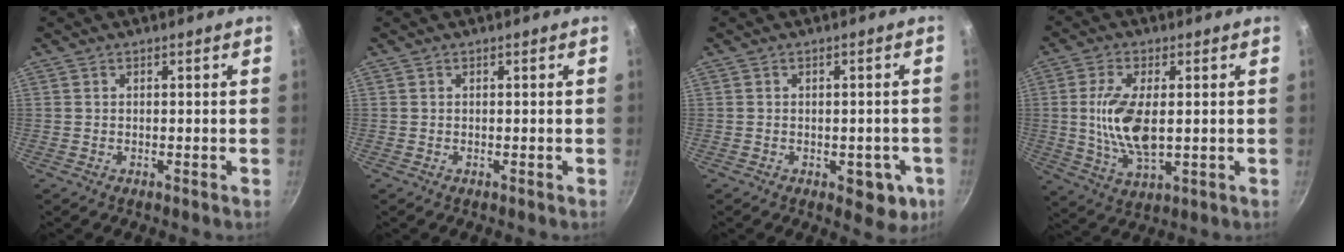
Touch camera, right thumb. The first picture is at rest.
{"total": 0.0}
{"total": 5.6, "force": [-2.2, 3.2, 4.1], "torque": [-0.021, 0.008, -0.023]}
{"total": 11.3, "force": [0.4, 5.2, 10.1], "torque": [-0.201, -0.014, 0.015]}